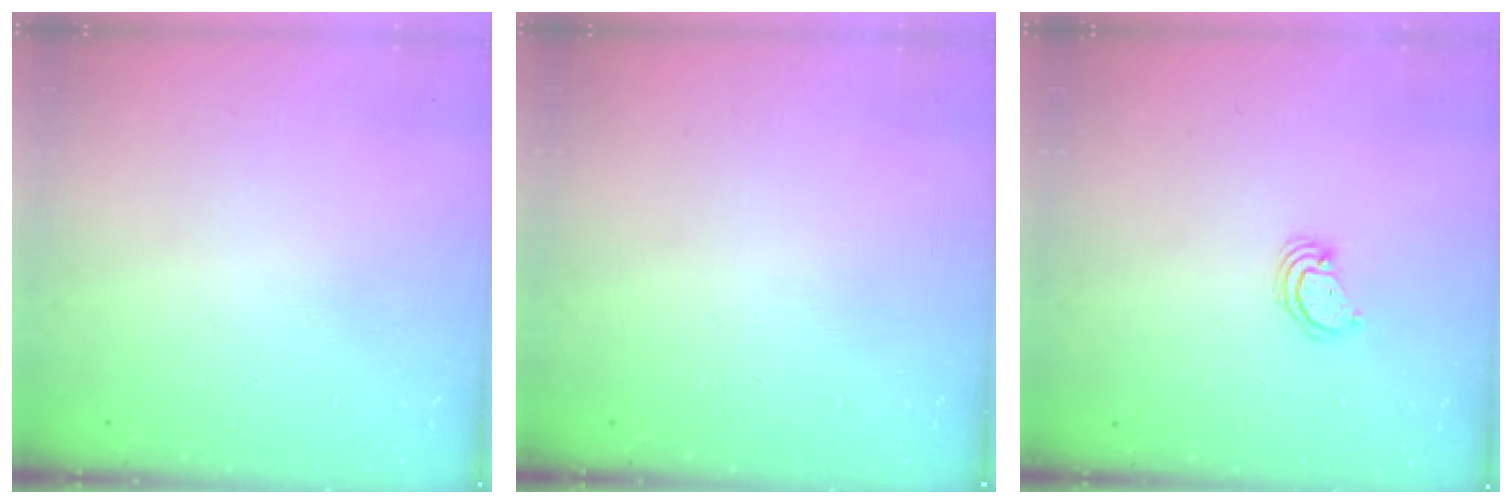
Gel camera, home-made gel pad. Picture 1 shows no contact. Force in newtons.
{"total": 0.0}
{"total": 2.3, "press": 2.3, "slide": 0.1}